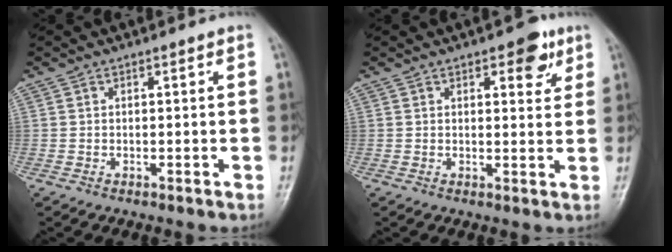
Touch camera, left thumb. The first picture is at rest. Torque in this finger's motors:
{"motor_torque": [0.09, 0.06, -0.16, 0.03, 0.03]}